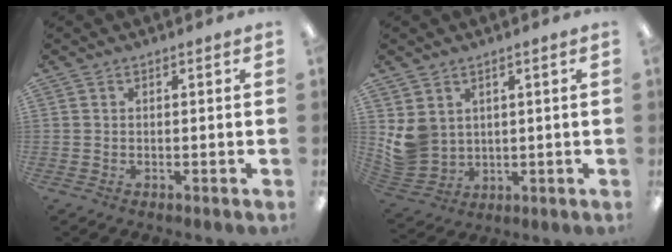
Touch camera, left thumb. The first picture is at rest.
{"total": 7.2, "force": [2.5, 6.3, 2.3], "torque": [-0.064, -0.007, 0.055]}